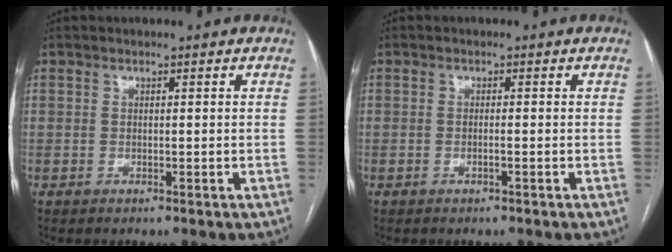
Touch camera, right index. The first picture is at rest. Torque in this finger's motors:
{"motor_torque": [-0.40, 0.26, 0.00, -0.01]}